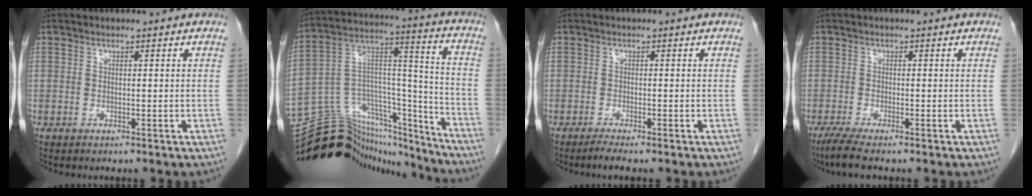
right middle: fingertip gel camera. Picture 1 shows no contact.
{"total": 24.2, "force": [-22.4, 6.9, 6.1], "torque": [-0.125, 0.049, -0.352]}
{"total": 1.7, "force": [-1.3, -0.4, 1.0], "torque": [-0.025, -0.007, -0.027]}
{"total": 3.6, "force": [-2.7, 0.0, 2.4], "torque": [-0.051, -0.011, -0.054]}